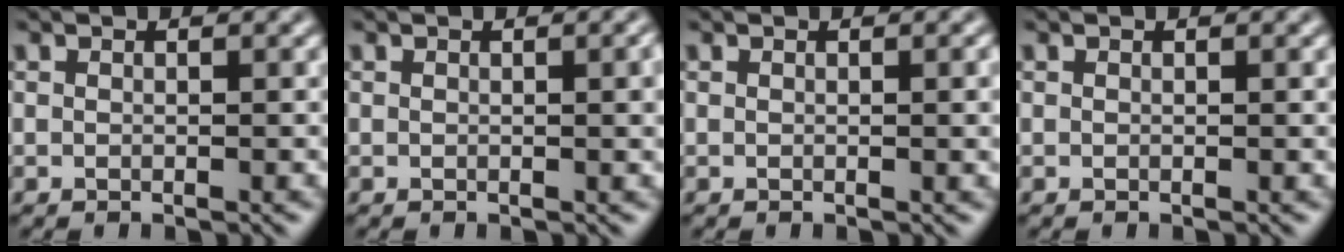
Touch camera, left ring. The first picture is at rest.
{"total": 1.6, "force": [0.2, 0.4, 1.6], "torque": [-0.018, 0.003, 0.001]}
{"total": 1.2, "force": [0.1, 0.3, 1.2], "torque": [-0.013, 0.001, 0.000]}
{"total": 0.0}